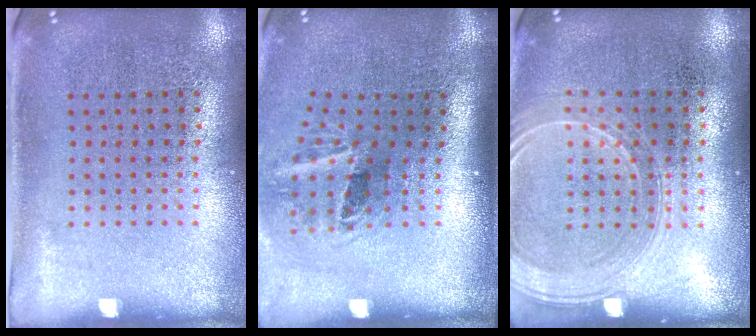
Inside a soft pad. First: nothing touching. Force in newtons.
{"total": 2.0, "press": 1.2, "slide": 1.6}
{"total": 1.5, "press": 1.5, "slide": 0.4}